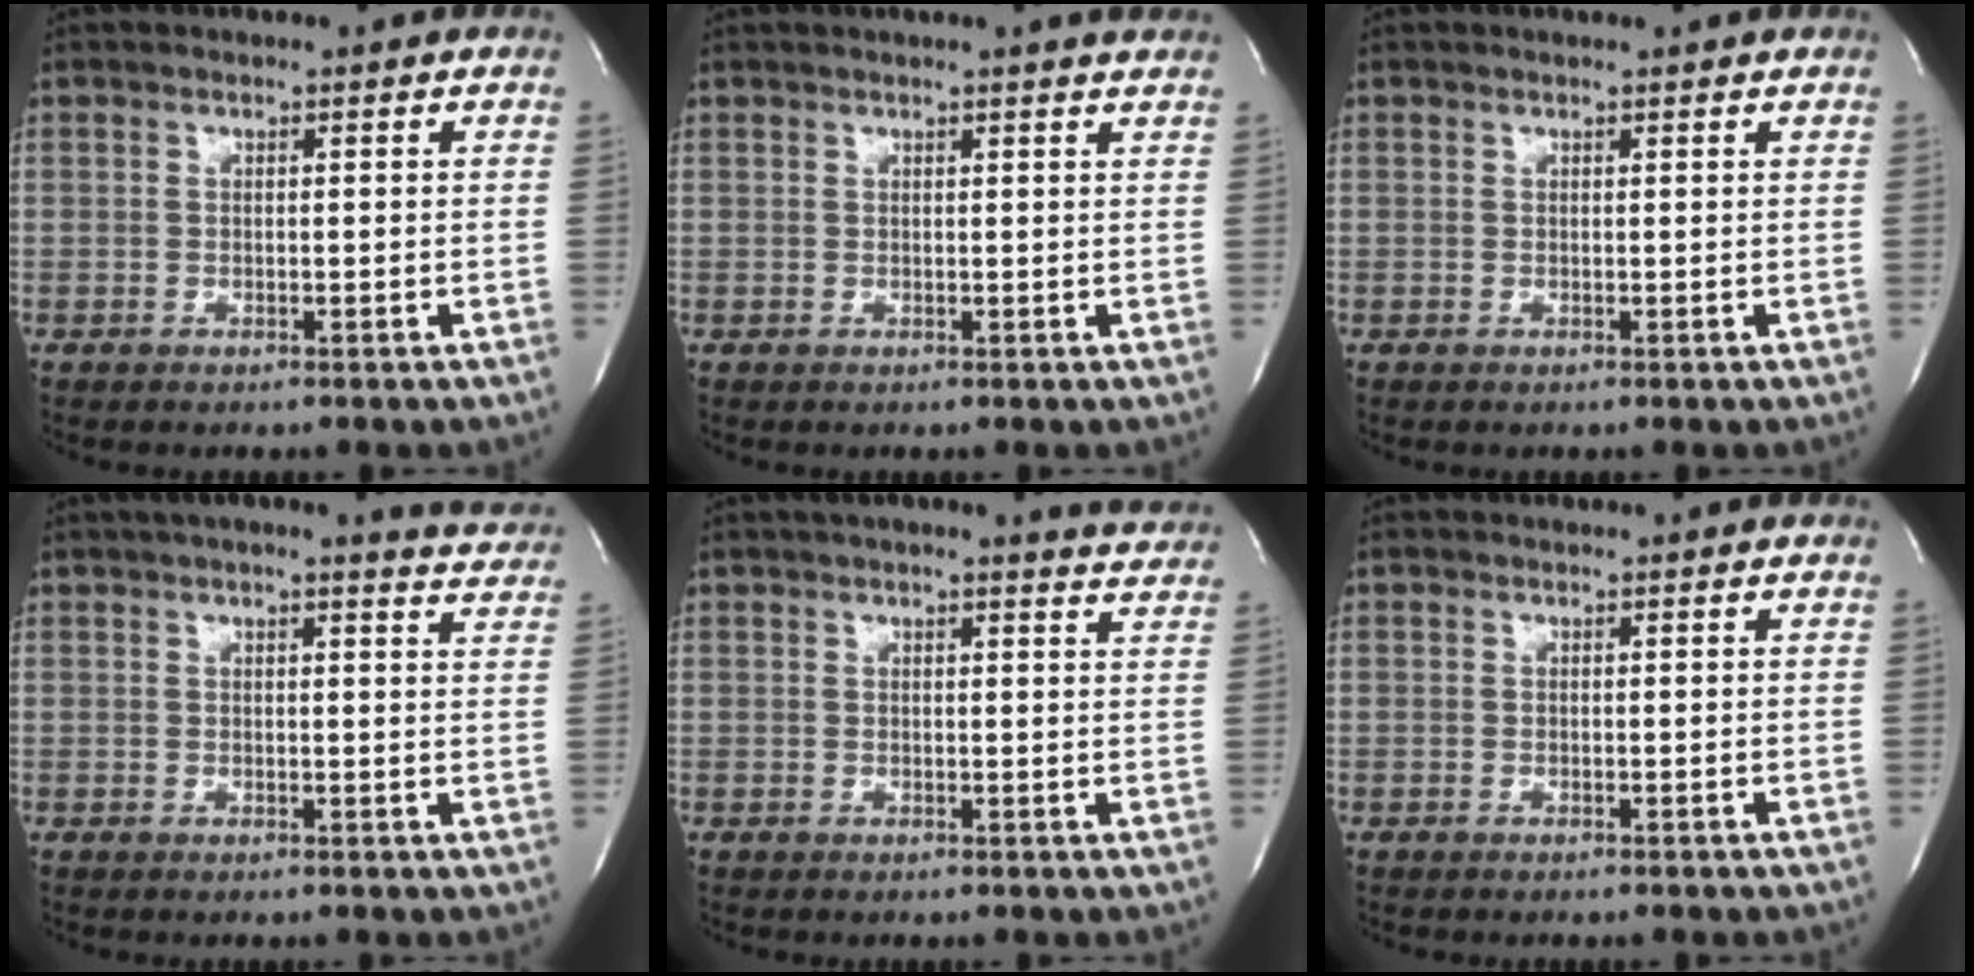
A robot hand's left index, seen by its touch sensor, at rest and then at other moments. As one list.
[{"total": 5.6, "force": [5.2, -0.3, 2.1], "torque": [-0.028, 0.016, 0.046]}, {"total": 1.5, "force": [1.4, -0.1, 0.4], "torque": [-0.007, 0.008, 0.019]}, {"total": 10.4, "force": [9.5, 1.3, 4.1], "torque": [-0.045, 0.002, 0.097]}, {"total": 8.2, "force": [7.6, 0.7, 2.9], "torque": [-0.031, 0.000, 0.072]}, {"total": 0.0}]